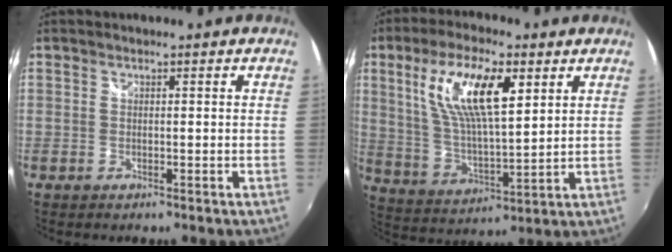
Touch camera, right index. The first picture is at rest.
{"total": 15.6, "force": [6.3, 5.4, 13.2], "torque": [-0.249, 0.010, 0.124]}